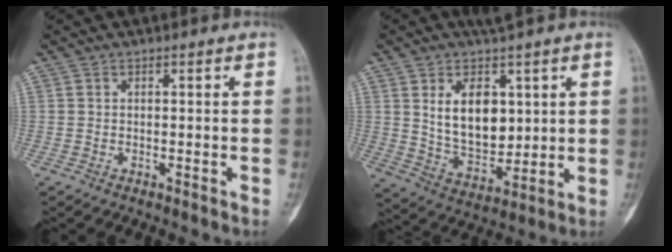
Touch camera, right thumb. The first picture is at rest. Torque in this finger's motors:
{"motor_torque": [0.18, 1.03, 0.33, 0.28, 0.06]}